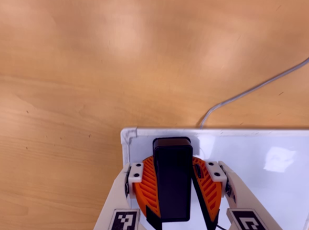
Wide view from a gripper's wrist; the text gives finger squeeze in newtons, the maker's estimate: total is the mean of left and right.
{"total": 12.6, "left": 14.6, "right": 10.7}